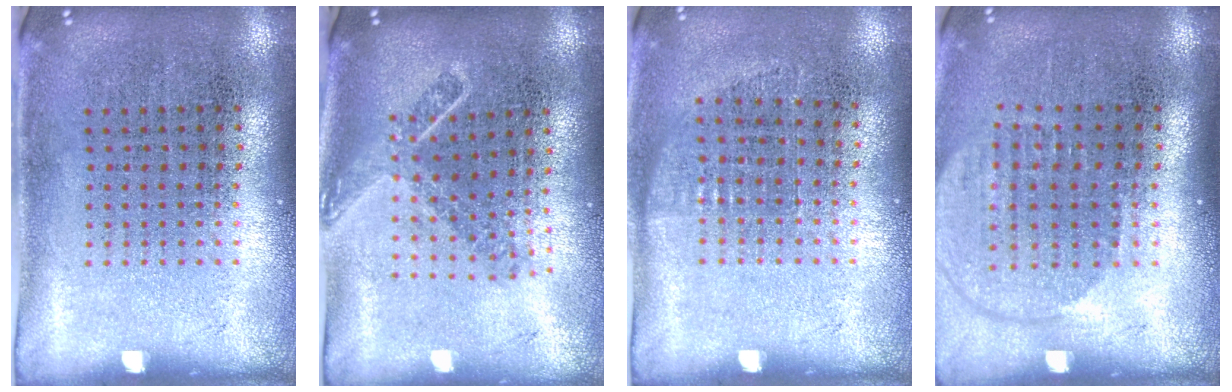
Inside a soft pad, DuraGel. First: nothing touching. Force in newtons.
{"total": 1.7, "press": 1.3, "slide": 1.1}
{"total": 0.6, "press": 0.5, "slide": 0.3}
{"total": 1.8, "press": 1.5, "slide": 0.9}